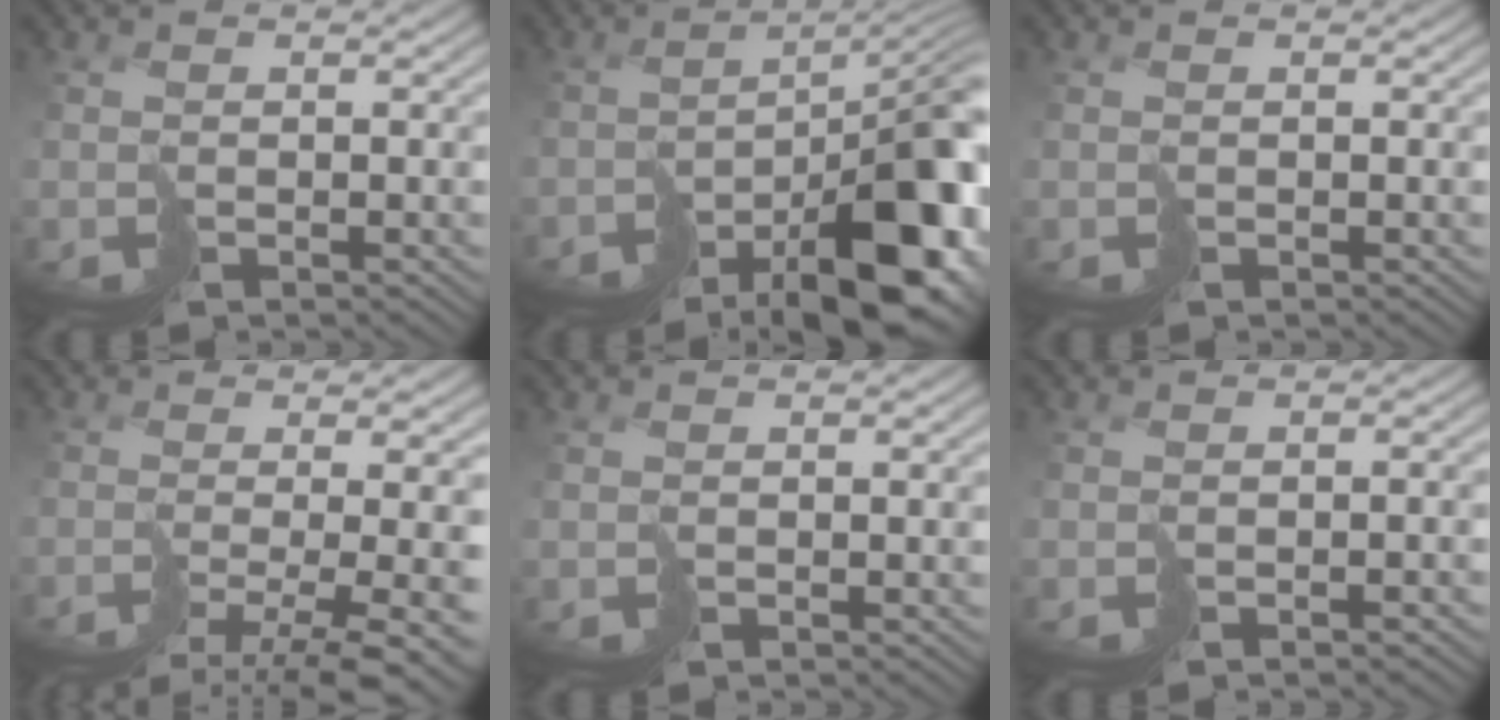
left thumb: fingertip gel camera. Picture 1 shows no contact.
{"total": 13.9, "force": [-7.5, 5.6, 10.2], "torque": [-0.109, -0.022, -0.104]}
{"total": 0.0}
{"total": 9.2, "force": [-4.0, 2.2, 8.0], "torque": [-0.102, -0.027, -0.026]}
{"total": 0.0}
{"total": 1.6, "force": [-1.4, 0.3, 0.7], "torque": [-0.002, 0.001, -0.020]}